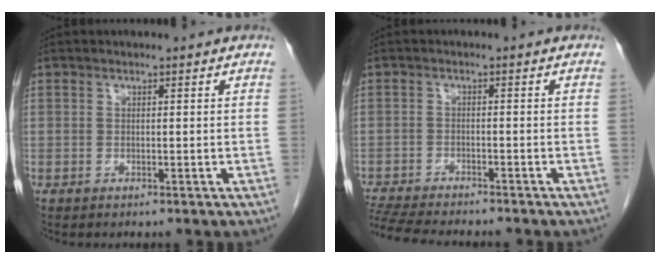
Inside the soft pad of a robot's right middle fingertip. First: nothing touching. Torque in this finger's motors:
{"motor_torque": [0.70, -0.62, 0.12, 0.07]}